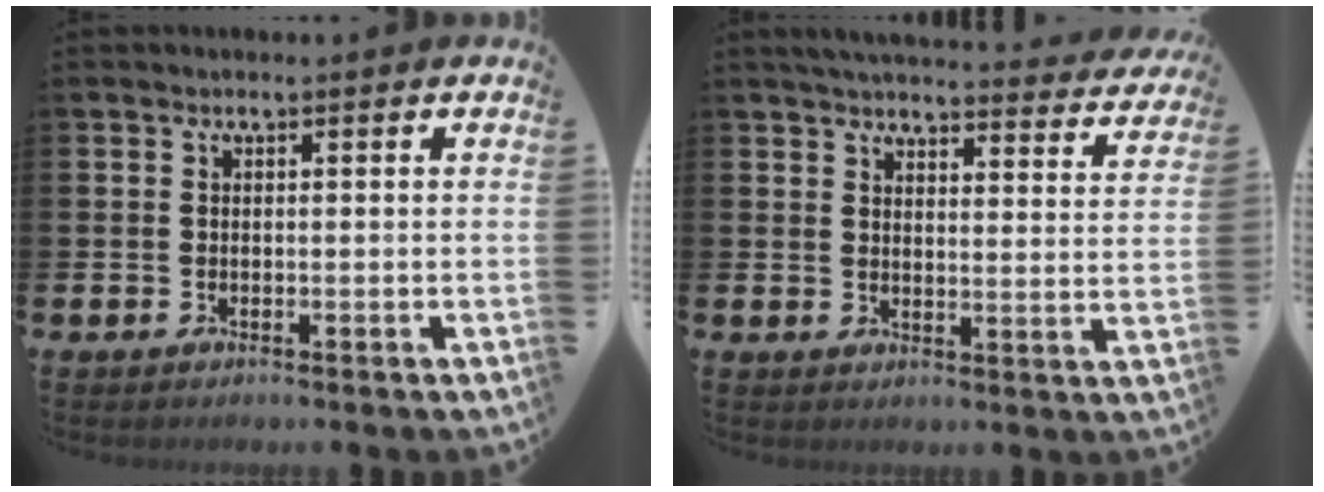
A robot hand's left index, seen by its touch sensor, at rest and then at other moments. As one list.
[{"total": 4.6, "force": [4.5, 0.5, 0.9], "torque": [-0.027, -0.036, 0.075]}]